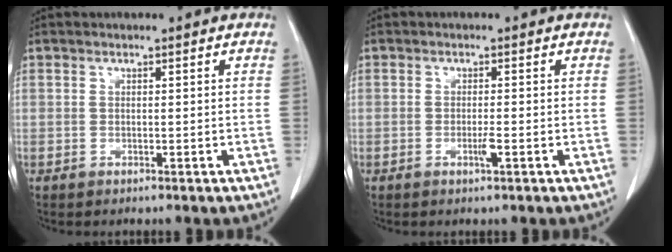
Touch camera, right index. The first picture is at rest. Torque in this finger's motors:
{"motor_torque": [0.31, -0.19, 0.24, 0.06]}